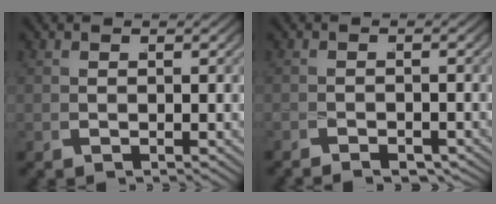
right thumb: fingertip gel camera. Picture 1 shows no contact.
{"total": 1.6, "force": [-1.6, 0.0, 0.1], "torque": [0.006, 0.000, -0.033]}